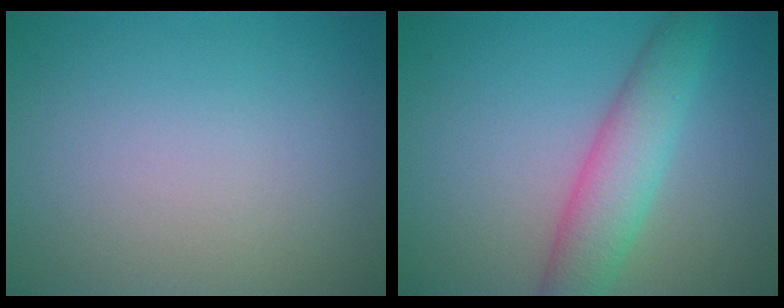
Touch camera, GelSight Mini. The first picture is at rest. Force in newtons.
{"total": 4.9, "press": 4.9, "slide": 0.2}